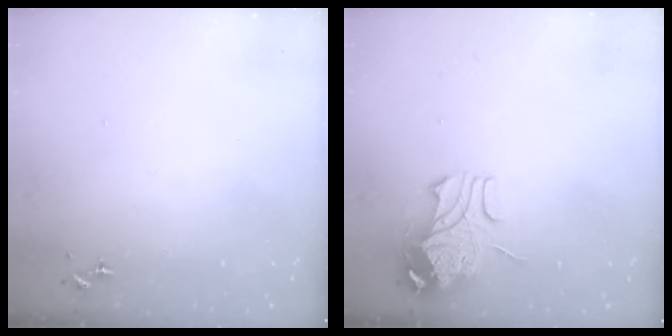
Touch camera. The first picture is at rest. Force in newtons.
{"total": 9.6, "press": 9.6, "slide": 1.1}